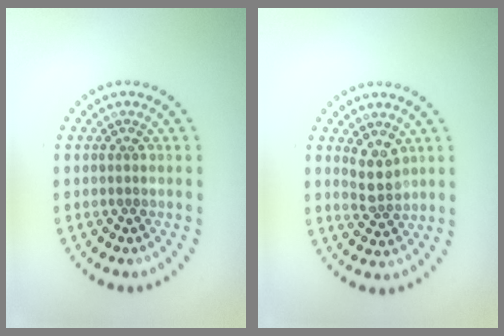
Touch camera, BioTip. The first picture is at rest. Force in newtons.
{"total": 2.5, "press": 2.1, "slide": 1.2}